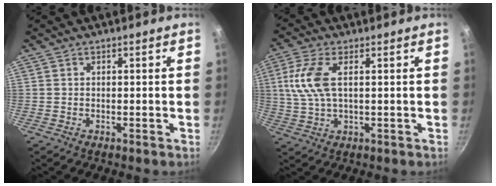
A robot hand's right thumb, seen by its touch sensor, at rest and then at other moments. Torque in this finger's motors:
{"motor_torque": [-0.56, 0.91, 0.18, -0.21, 0.32]}